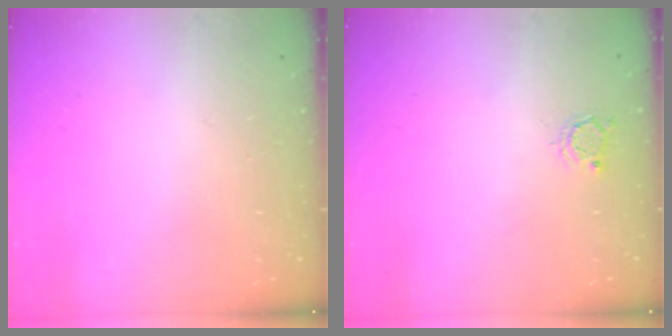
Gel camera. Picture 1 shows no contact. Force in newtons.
{"total": 2.8, "press": 2.8, "slide": 0.5}